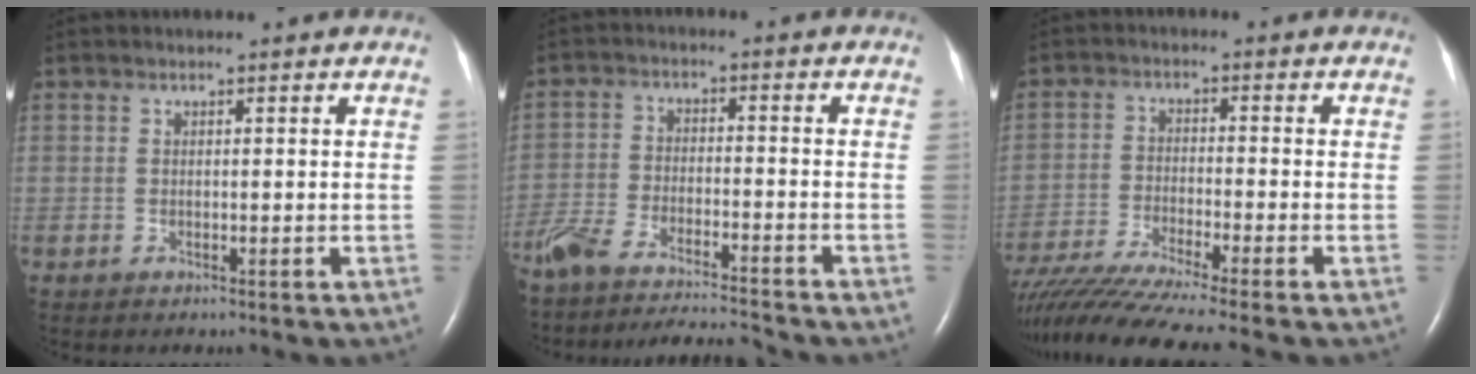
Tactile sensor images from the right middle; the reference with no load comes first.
{"total": 15.4, "force": [-14.2, 0.9, 5.8], "torque": [-0.117, -0.012, -0.231]}
{"total": 13.6, "force": [-11.6, -1.6, 7.0], "torque": [-0.121, -0.033, -0.192]}